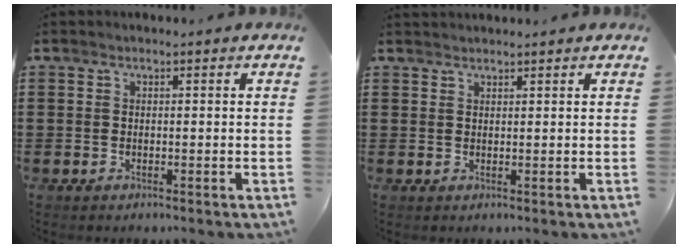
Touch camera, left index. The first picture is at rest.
{"total": 1.1, "force": [1.1, 0.0, 0.1], "torque": [-0.003, -0.001, 0.022]}